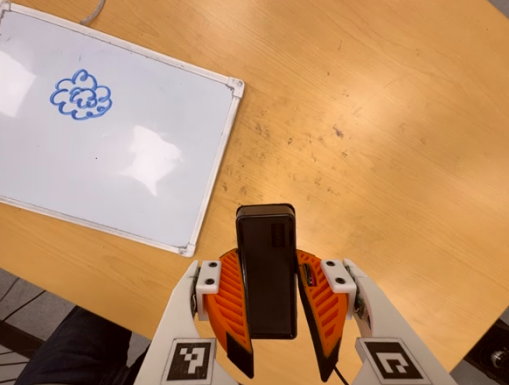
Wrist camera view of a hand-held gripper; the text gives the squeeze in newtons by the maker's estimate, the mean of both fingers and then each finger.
{"total": 9.3, "left": 8.1, "right": 10.5}